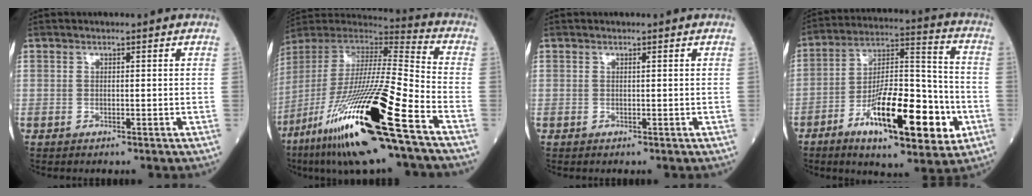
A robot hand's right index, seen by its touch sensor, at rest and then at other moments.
{"total": 27.8, "force": [-14.3, 1.3, 23.7], "torque": [-0.468, -0.064, -0.269]}
{"total": 0.0}
{"total": 19.1, "force": [-7.2, 5.2, 16.9], "torque": [-0.290, 0.001, -0.108]}